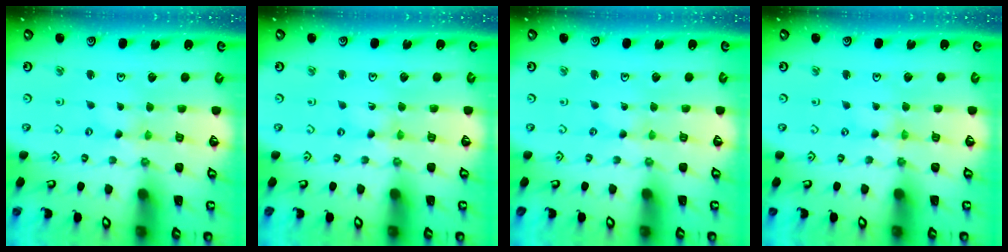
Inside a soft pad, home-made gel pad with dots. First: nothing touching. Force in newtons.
{"total": 0.7, "press": 0.7, "slide": 0.2}
{"total": 0.0}
{"total": 1.1, "press": 1.1, "slide": 0.1}